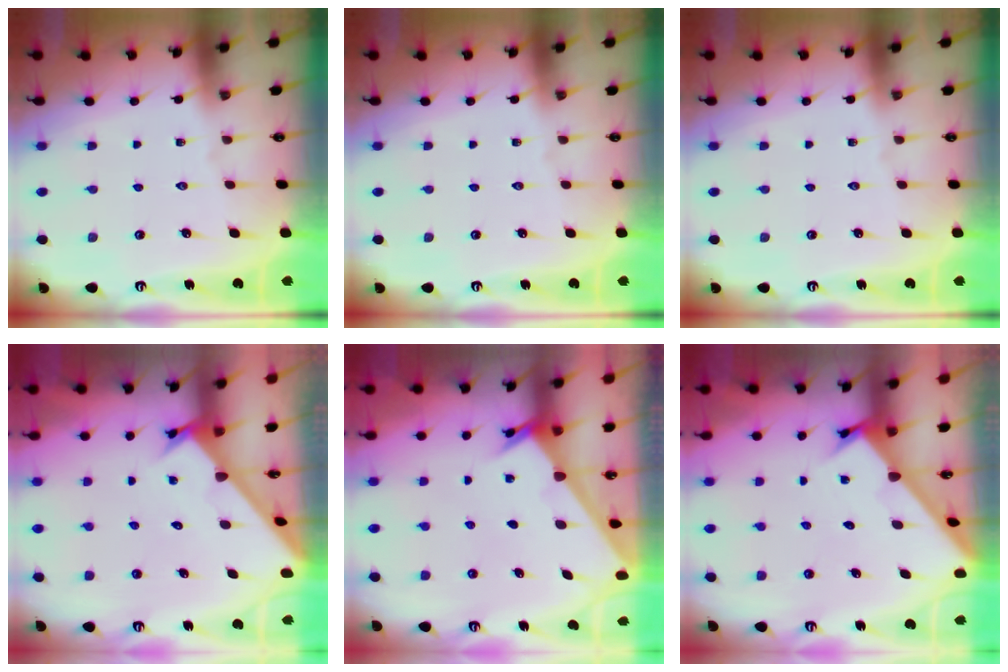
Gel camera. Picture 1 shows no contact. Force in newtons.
{"total": 0.0}
{"total": 0.0}
{"total": 2.6, "press": 2.6, "slide": 0.2}
{"total": 2.3, "press": 2.3, "slide": 0.3}
{"total": 1.9, "press": 1.9, "slide": 0.1}